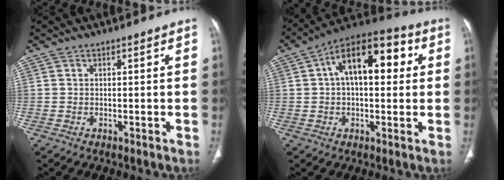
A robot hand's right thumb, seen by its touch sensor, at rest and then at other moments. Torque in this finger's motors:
{"motor_torque": [1.27, 3.74, 1.03, -0.32, 0.11]}